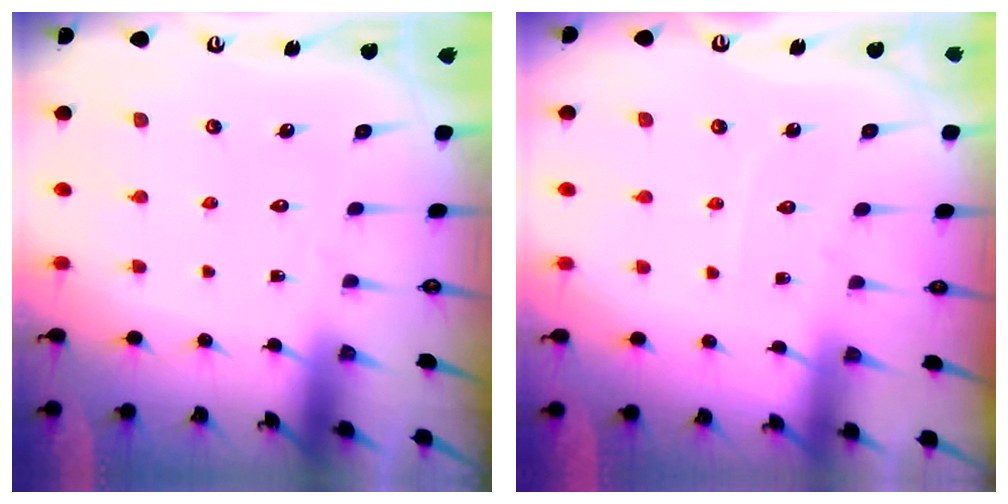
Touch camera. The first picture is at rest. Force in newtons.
{"total": 2.0, "press": 2.0, "slide": 0.3}